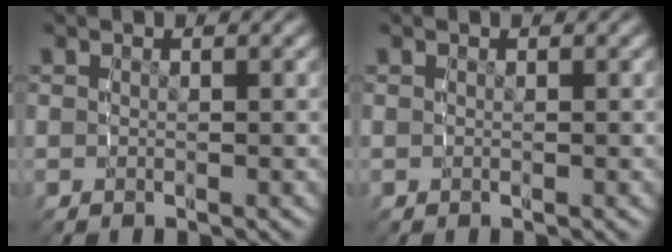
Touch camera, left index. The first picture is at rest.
{"total": 0.0}